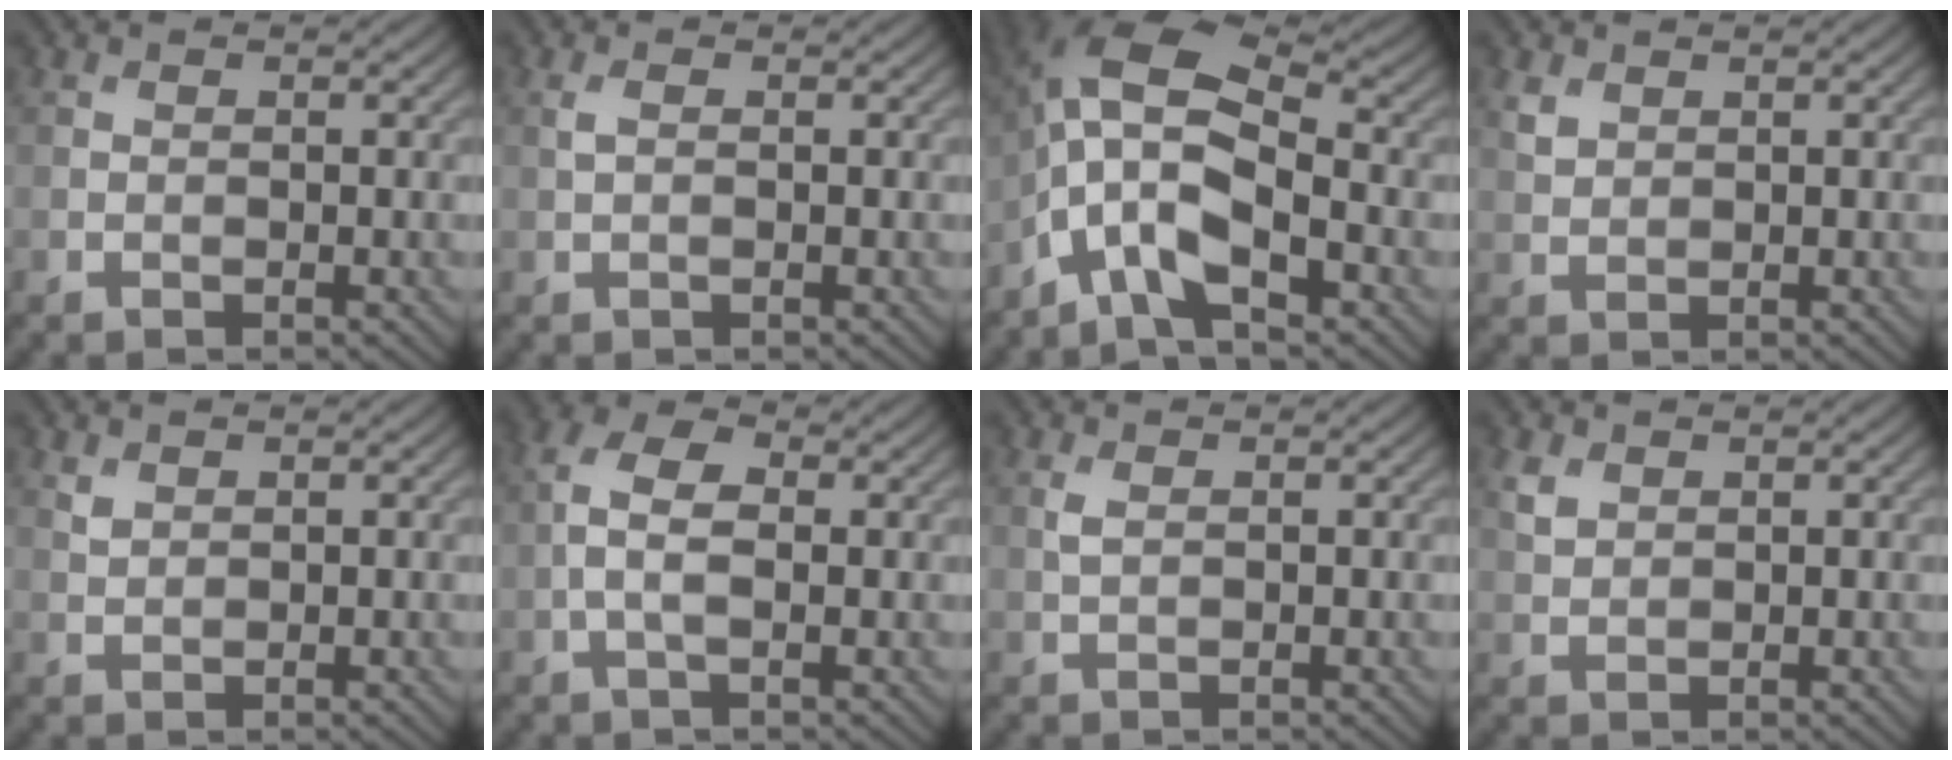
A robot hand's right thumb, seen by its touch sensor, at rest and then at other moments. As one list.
[{"total": 1.0, "force": [0.2, 0.4, 0.9], "torque": [-0.025, 0.003, 0.002]}, {"total": 12.9, "force": [-3.0, 5.9, 11.1], "torque": [-0.224, 0.010, -0.071]}, {"total": 1.7, "force": [1.1, 1.1, 0.7], "torque": [-0.019, -0.001, 0.026]}, {"total": 1.2, "force": [0.9, 0.6, 0.5], "torque": [-0.015, -0.002, 0.022]}, {"total": 4.7, "force": [-0.2, 2.4, 4.1], "torque": [-0.096, 0.006, -0.012]}, {"total": 1.2, "force": [0.4, 0.6, 0.9], "torque": [-0.027, 0.000, 0.010]}, {"total": 2.0, "force": [1.2, 1.3, 0.9], "torque": [-0.027, 0.000, 0.028]}]